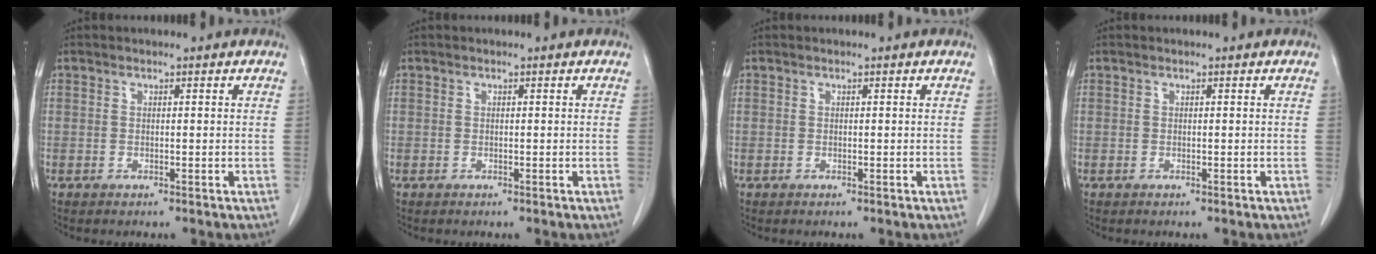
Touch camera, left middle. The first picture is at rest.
{"total": 0.0}
{"total": 0.0}
{"total": 0.0}